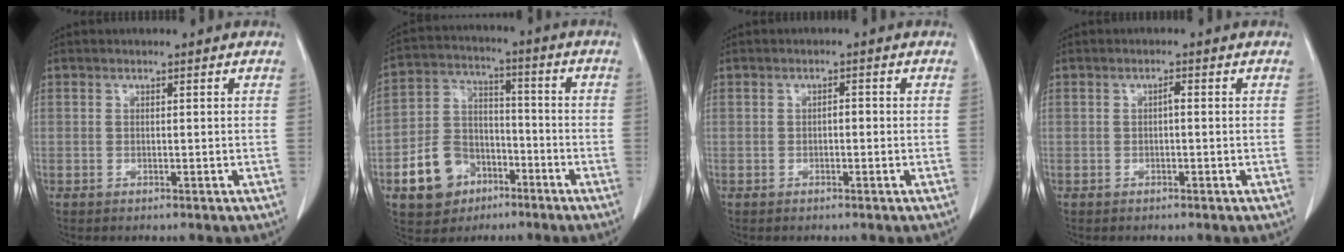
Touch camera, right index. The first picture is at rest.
{"total": 11.1, "force": [-5.2, 8.5, 4.8], "torque": [-0.109, 0.025, -0.085]}
{"total": 1.0, "force": [-0.2, 0.5, 0.8], "torque": [-0.012, 0.004, -0.004]}
{"total": 0.9, "force": [-0.1, 0.2, 0.8], "torque": [-0.015, 0.003, -0.001]}